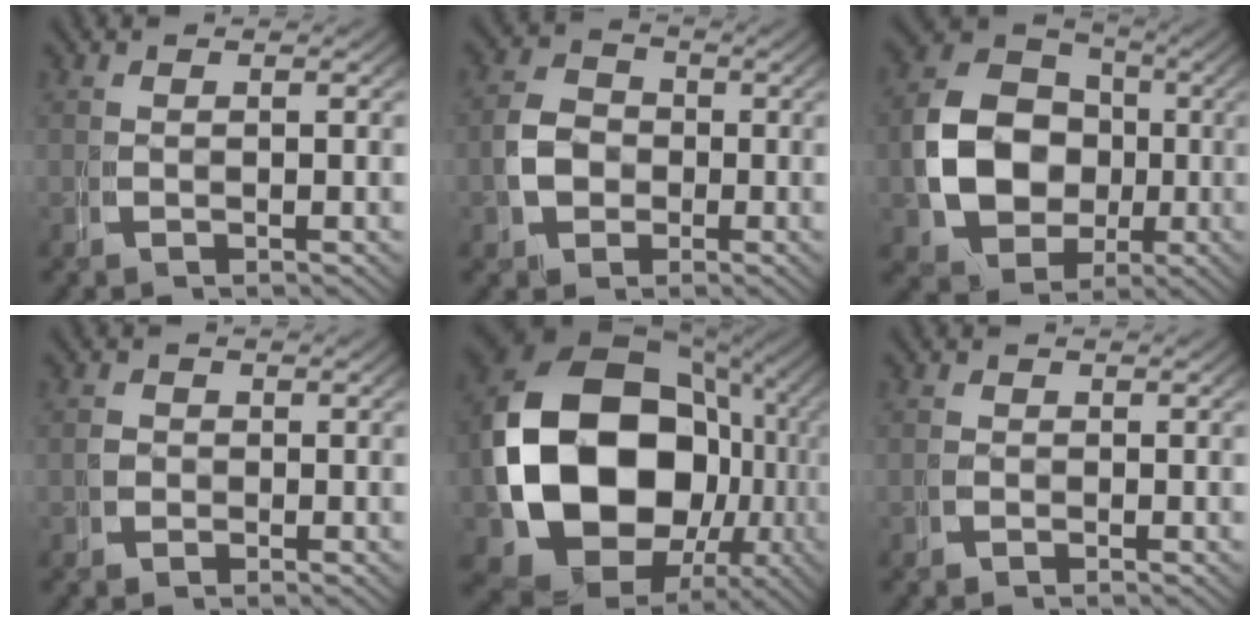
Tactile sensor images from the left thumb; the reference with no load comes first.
{"total": 3.5, "force": [-0.6, 3.4, 0.8], "torque": [-0.021, -0.013, -0.007]}
{"total": 11.4, "force": [-0.6, 9.9, 5.6], "torque": [-0.123, -0.034, 0.000]}
{"total": 1.2, "force": [-0.4, 0.8, -0.9], "torque": [0.011, -0.008, -0.006]}
{"total": 22.3, "force": [-0.9, 16.8, 14.6], "torque": [-0.314, -0.092, 0.023]}
{"total": 0.6, "force": [-0.4, 0.1, -0.5], "torque": [0.009, -0.001, -0.007]}